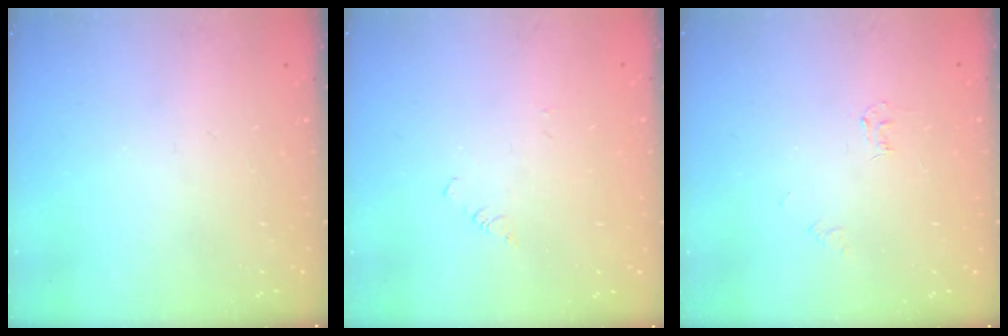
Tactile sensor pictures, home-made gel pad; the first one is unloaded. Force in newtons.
{"total": 1.3, "press": 1.3, "slide": 0.2}
{"total": 2.8, "press": 2.8, "slide": 0.4}